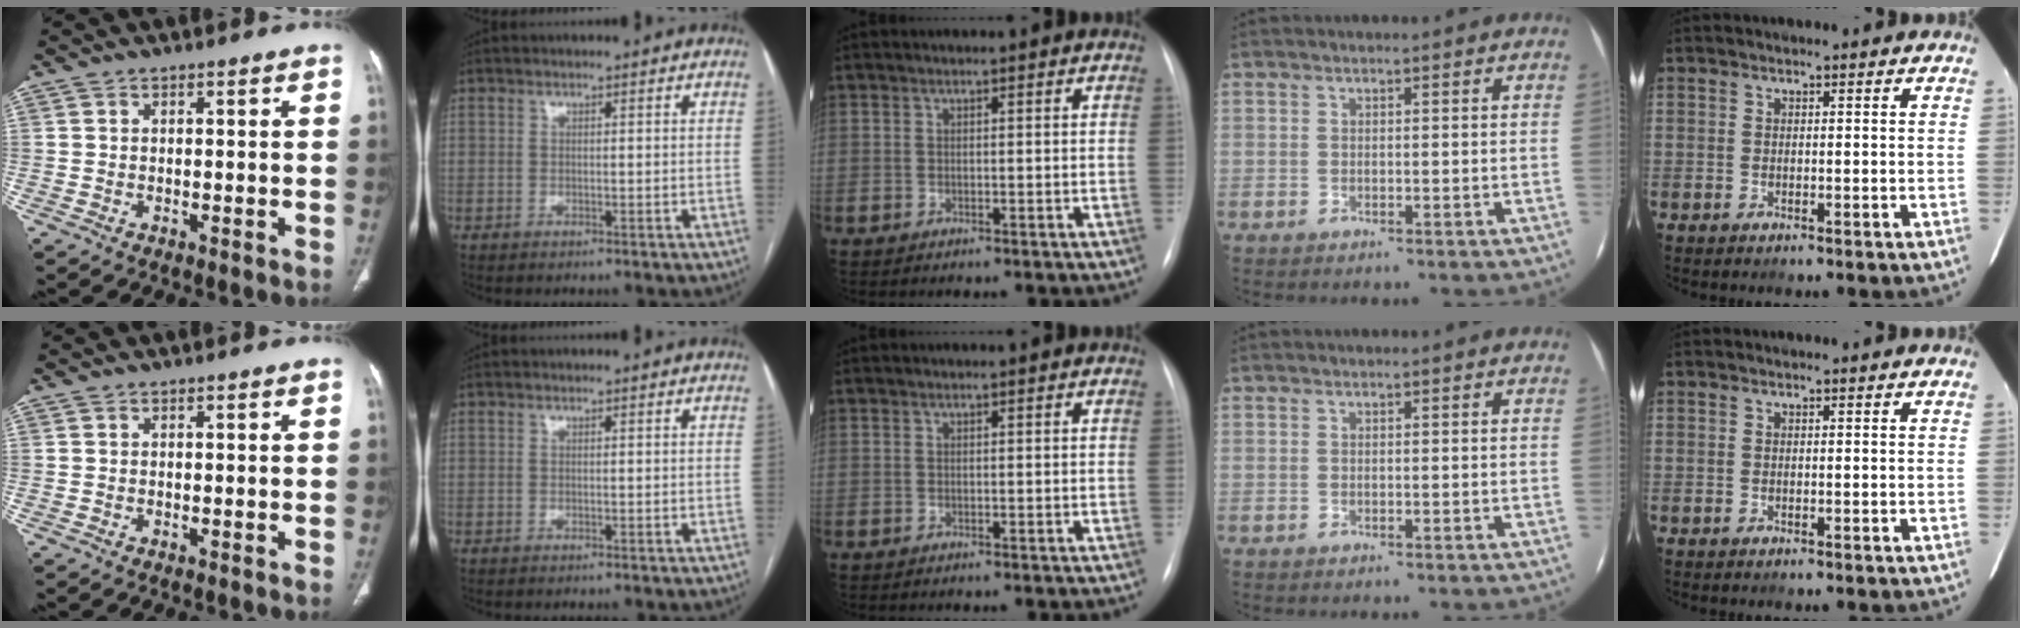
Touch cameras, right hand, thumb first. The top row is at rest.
{}